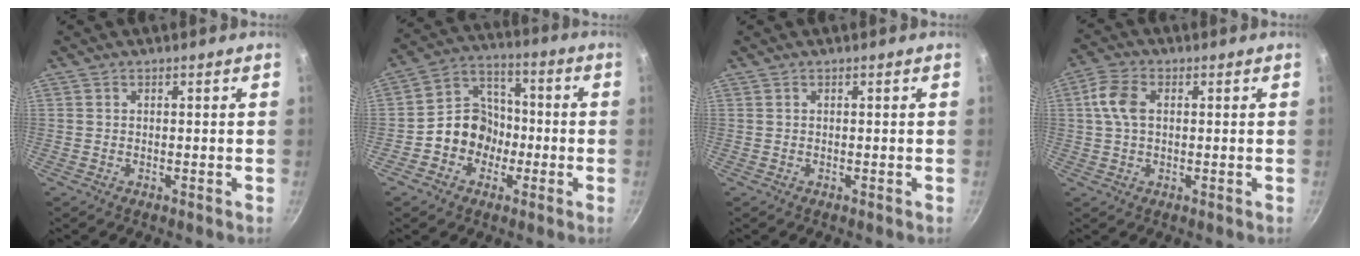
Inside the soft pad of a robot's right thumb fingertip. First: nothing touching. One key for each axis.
{"total": 10.4, "fx": -2.9, "fy": 9.0, "fz": 4.3, "tx": -0.023, "ty": 0.048, "tz": -0.066}
{"total": 0.0}
{"total": 6.1, "fx": 1.0, "fy": 3.9, "fz": 4.6, "tx": -0.091, "ty": 0.014, "tz": 0.012}